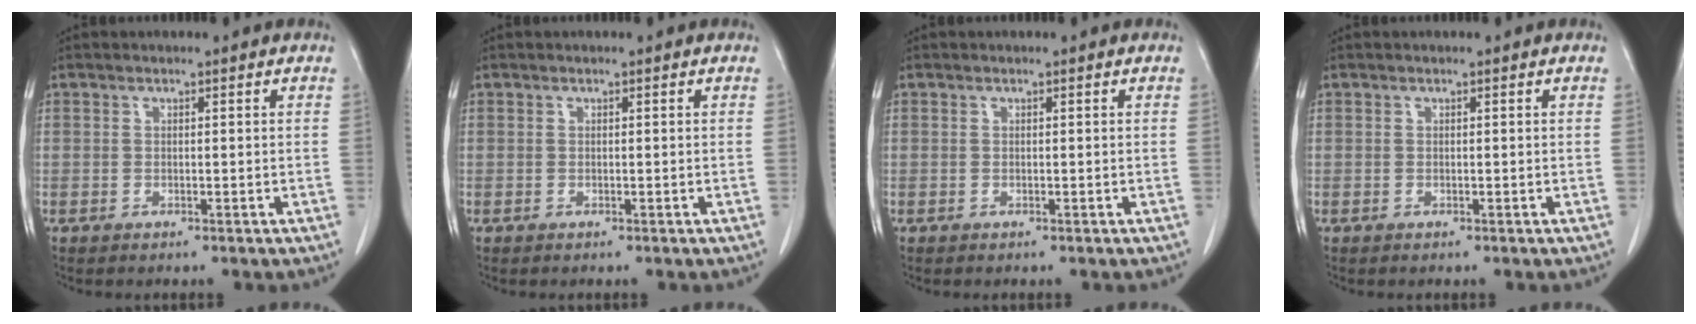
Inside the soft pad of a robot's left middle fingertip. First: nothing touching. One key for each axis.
{"total": 0.0}
{"total": 0.0}
{"total": 0.0}